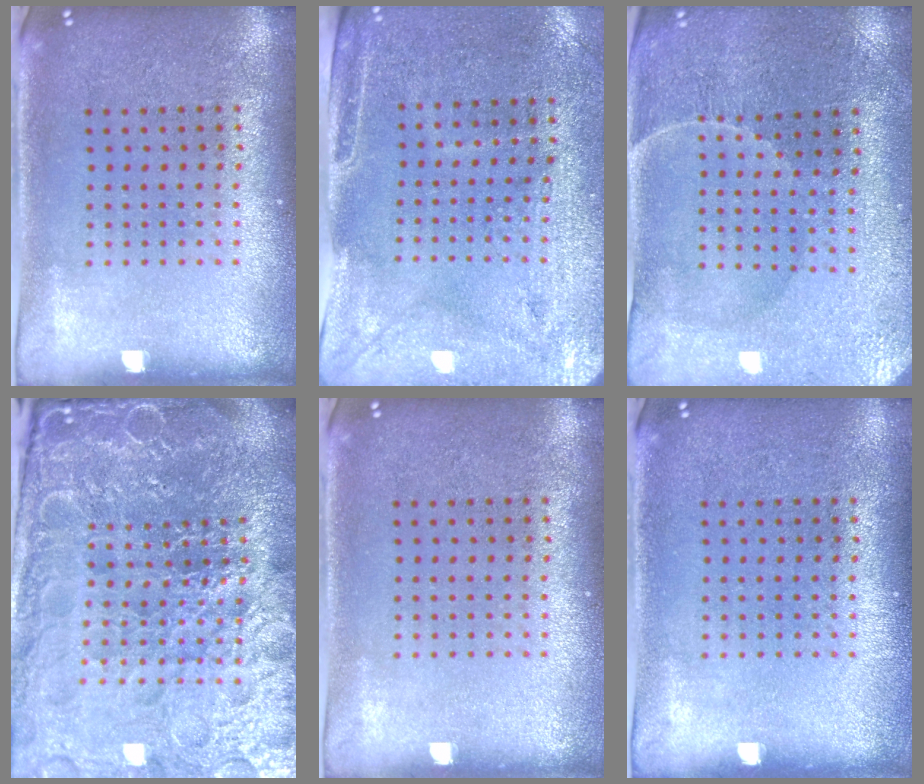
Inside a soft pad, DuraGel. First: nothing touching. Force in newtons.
{"total": 3.0, "press": 2.5, "slide": 1.5}
{"total": 0.9, "press": 0.8, "slide": 0.3}
{"total": 6.5, "press": 5.7, "slide": 3.0}
{"total": 0.0}
{"total": 0.0}